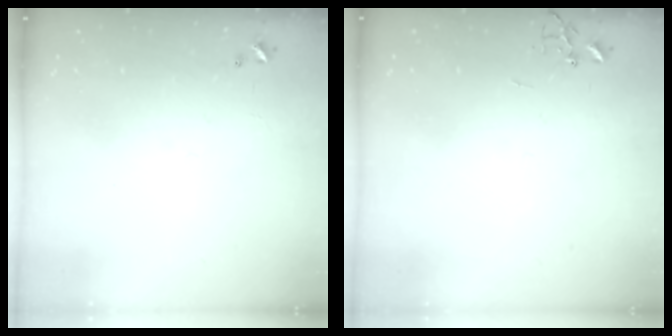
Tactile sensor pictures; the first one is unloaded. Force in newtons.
{"total": 0.0}